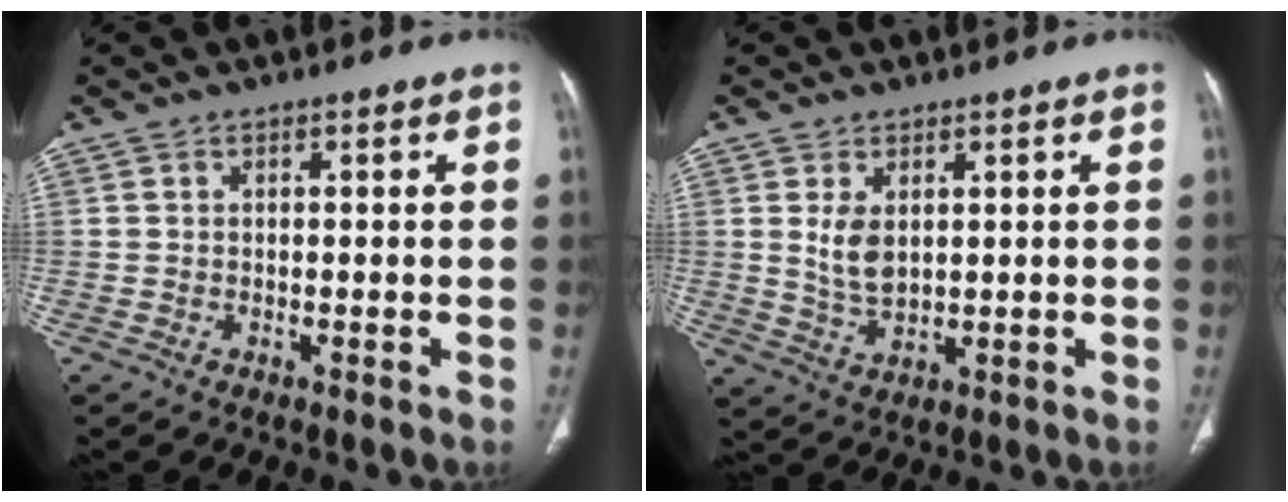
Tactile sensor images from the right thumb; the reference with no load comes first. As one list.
[{"total": 5.2, "force": [1.4, 3.0, 4.0], "torque": [-0.073, -0.013, 0.037]}]